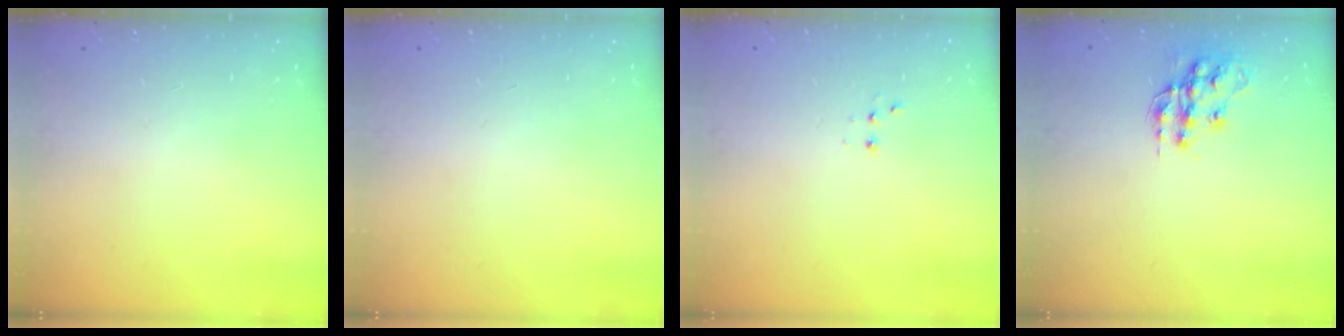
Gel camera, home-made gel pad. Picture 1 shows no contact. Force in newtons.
{"total": 0.0}
{"total": 2.8, "press": 2.7, "slide": 0.7}
{"total": 13.5, "press": 13.5, "slide": 0.8}